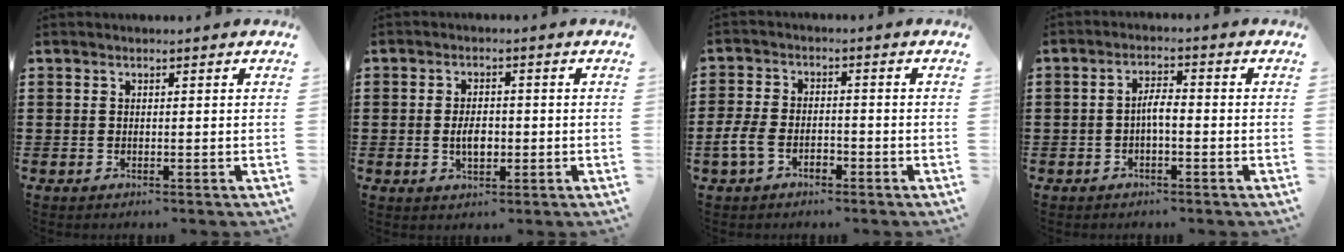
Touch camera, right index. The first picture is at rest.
{"total": 3.8, "force": [-0.5, 1.8, 3.3], "torque": [-0.047, -0.007, -0.012]}
{"total": 4.3, "force": [-2.3, 2.4, 2.7], "torque": [-0.068, 0.005, -0.049]}
{"total": 2.9, "force": [-0.9, 0.8, 2.7], "torque": [-0.056, 0.002, -0.020]}